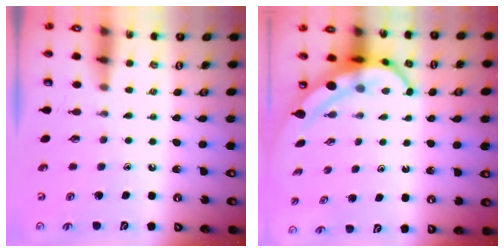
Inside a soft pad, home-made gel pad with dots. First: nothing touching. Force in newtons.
{"total": 6.1, "press": 6.1, "slide": 0.6}